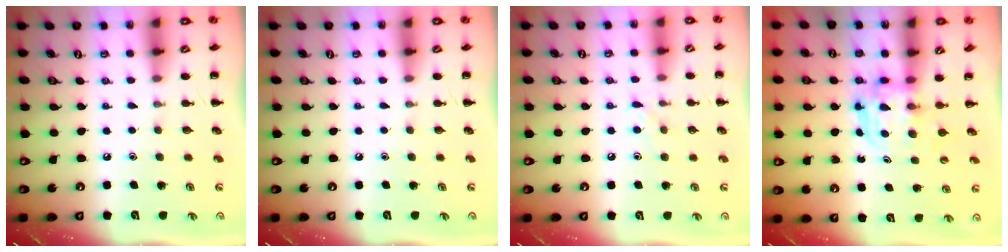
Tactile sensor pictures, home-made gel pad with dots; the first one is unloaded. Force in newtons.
{"total": 0.0}
{"total": 5.6, "press": 5.2, "slide": 2.1}
{"total": 3.6, "press": 3.6, "slide": 0.2}